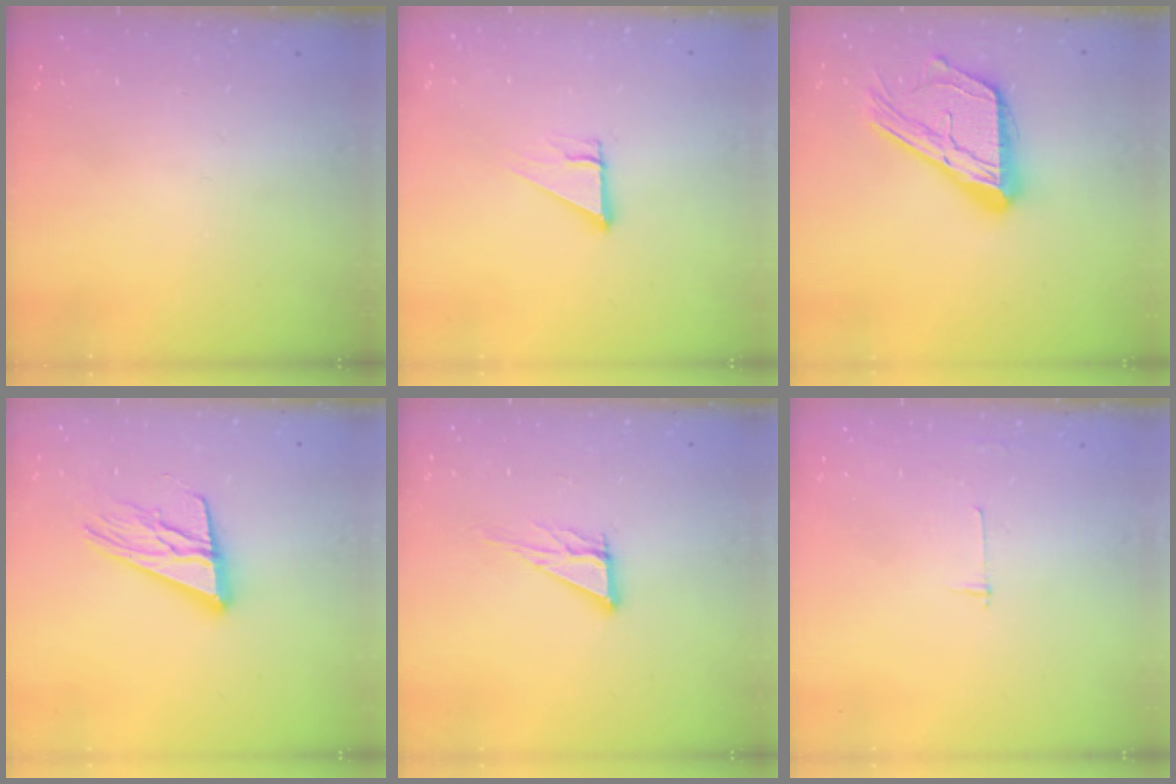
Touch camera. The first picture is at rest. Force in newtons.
{"total": 4.2, "press": 4.2, "slide": 0.3}
{"total": 20.1, "press": 20.1, "slide": 1.7}
{"total": 15.9, "press": 15.6, "slide": 2.7}
{"total": 8.0, "press": 8.0, "slide": 0.7}
{"total": 2.7, "press": 2.7, "slide": 0.3}